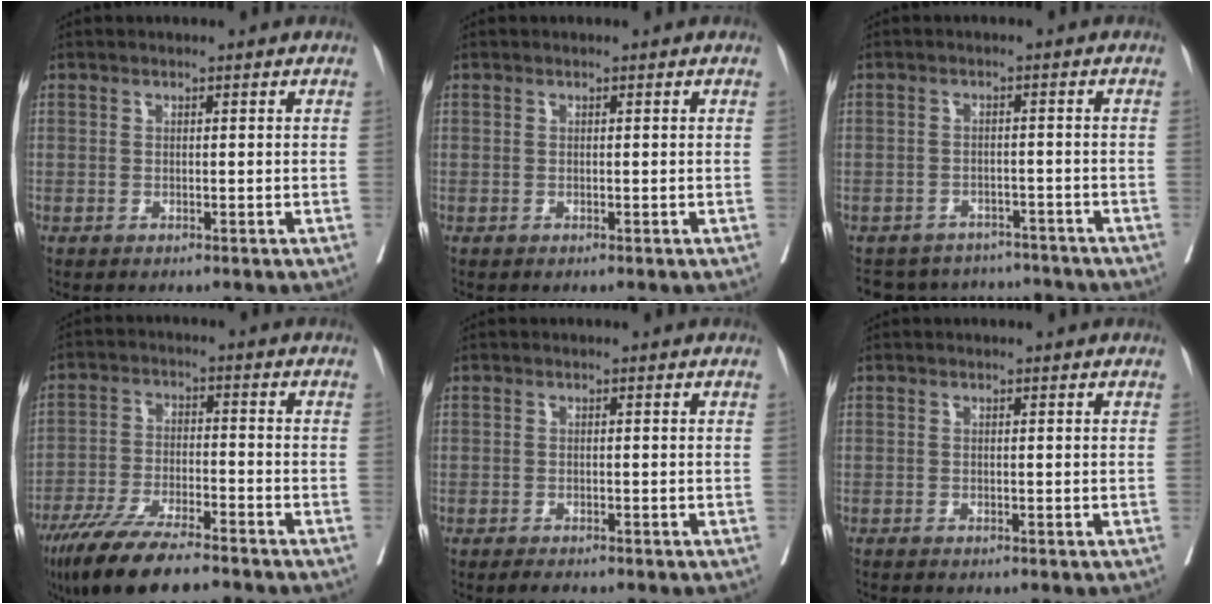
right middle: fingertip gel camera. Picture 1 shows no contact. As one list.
[{"total": 0.0}, {"total": 9.5, "force": [-8.9, 3.4, 0.7], "torque": [-0.009, 0.016, -0.111]}, {"total": 12.6, "force": [-9.8, 2.2, 7.5], "torque": [-0.131, -0.031, -0.169]}, {"total": 1.6, "force": [-1.4, 0.4, 0.7], "torque": [-0.015, -0.004, -0.020]}, {"total": 0.6, "force": [-0.6, 0.0, 0.1], "torque": [-0.007, -0.002, -0.013]}]